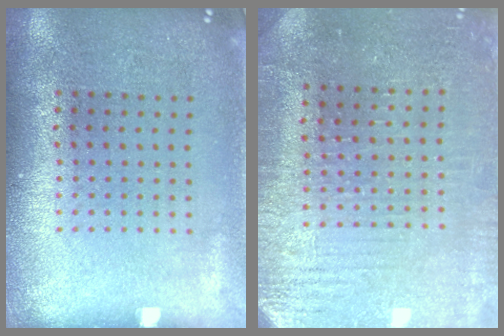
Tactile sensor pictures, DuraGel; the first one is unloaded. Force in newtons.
{"total": 3.2, "press": 3.2, "slide": 0.4}